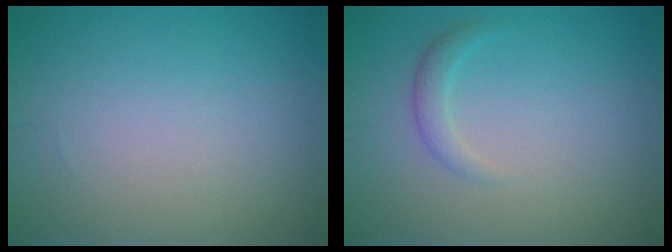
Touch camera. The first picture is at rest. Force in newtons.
{"total": 1.5, "press": 1.5, "slide": 0.0}